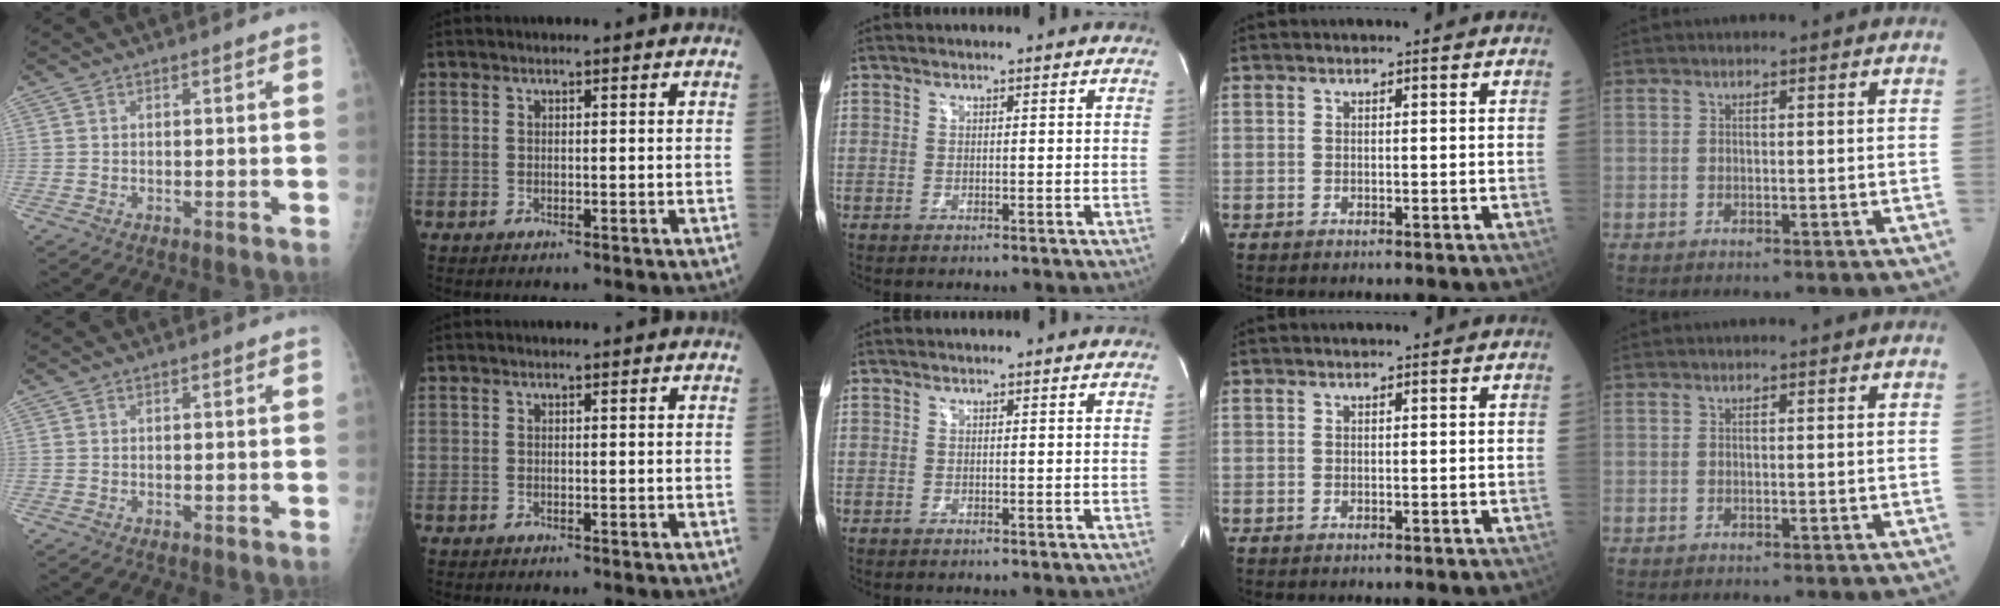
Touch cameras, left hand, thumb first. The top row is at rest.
{}